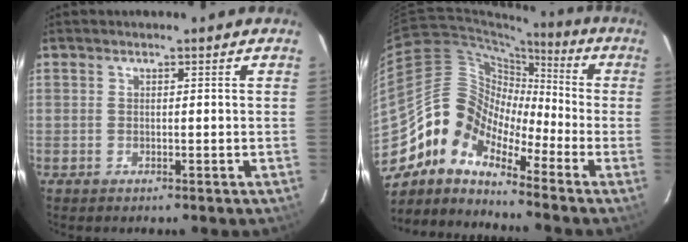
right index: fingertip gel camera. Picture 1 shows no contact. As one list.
[{"total": 10.2, "force": [-7.0, 6.4, 3.8], "torque": [-0.067, 0.031, -0.167]}]